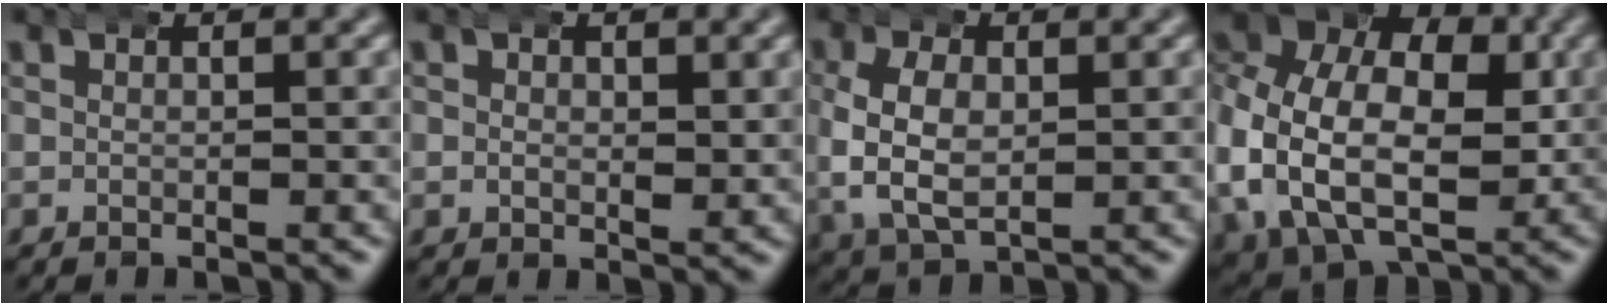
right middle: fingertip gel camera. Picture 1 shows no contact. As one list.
[{"total": 1.6, "force": [0.6, 1.1, 0.9], "torque": [-0.017, -0.008, 0.015]}, {"total": 6.1, "force": [-0.2, 4.4, 4.2], "torque": [-0.110, -0.016, 0.009]}, {"total": 15.7, "force": [0.9, 12.2, 9.9], "torque": [-0.209, -0.025, 0.010]}]